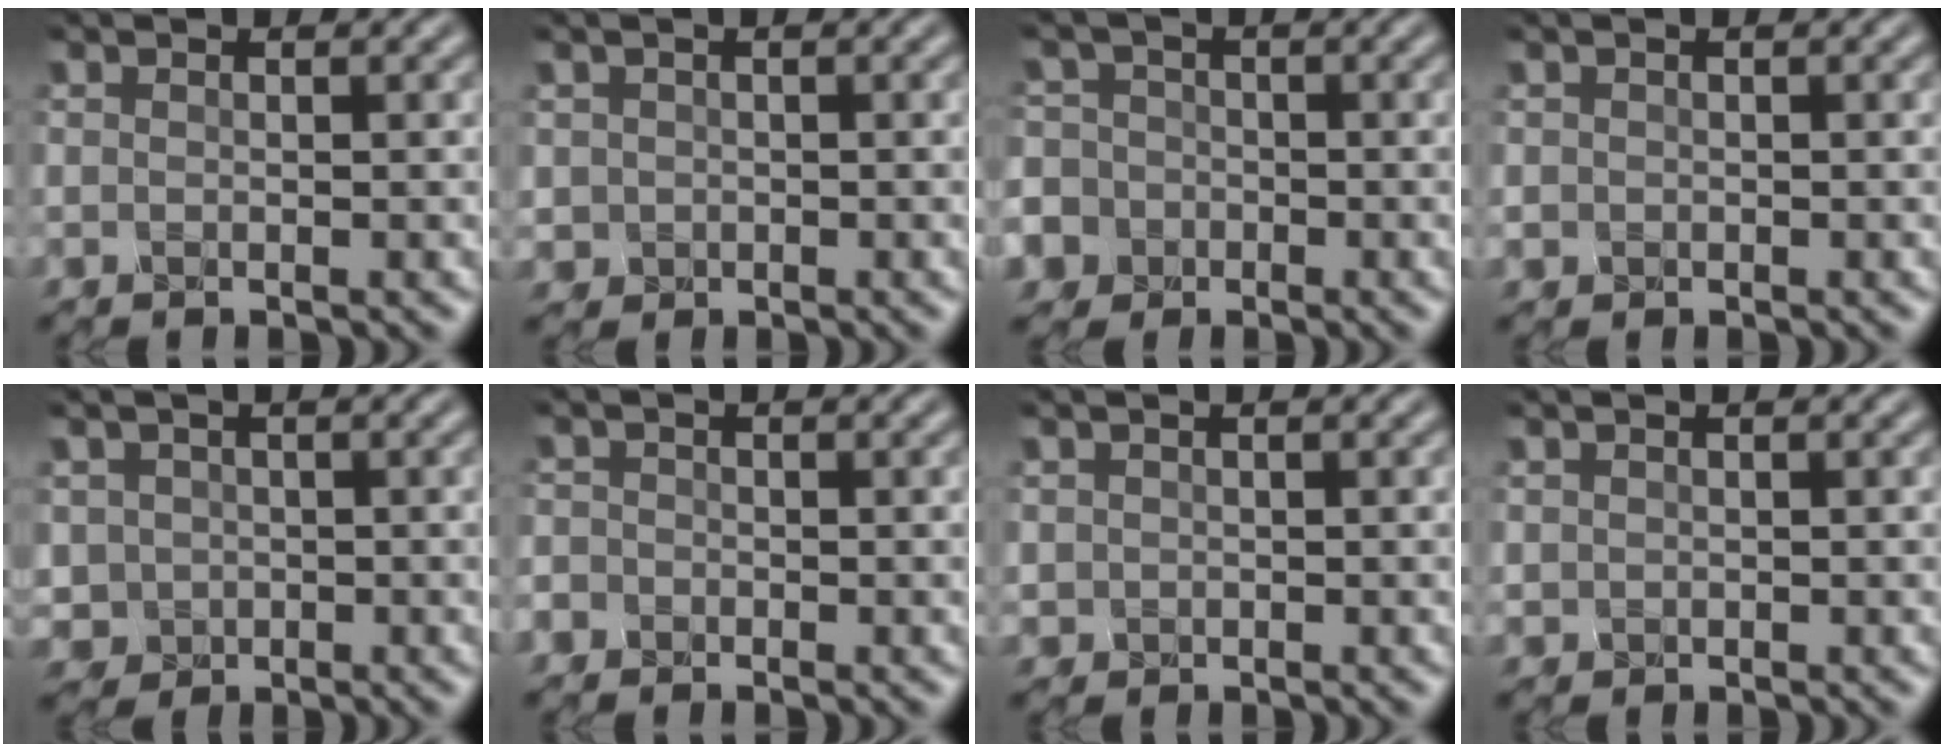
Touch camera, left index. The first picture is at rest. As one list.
[{"total": 1.2, "force": [0.1, 1.1, 0.1], "torque": [0.003, -0.004, -0.001]}, {"total": 9.2, "force": [-4.0, 8.0, 1.7], "torque": [-0.057, -0.016, -0.107]}, {"total": 0.7, "force": [-0.1, 0.6, 0.1], "torque": [0.003, -0.003, -0.002]}, {"total": 2.2, "force": [-0.1, 2.2, 0.3], "torque": [-0.004, -0.005, 0.000]}, {"total": 1.6, "force": [-0.8, 1.4, 0.3], "torque": [0.003, 0.003, -0.016]}, {"total": 0.9, "force": [0.2, 0.9, 0.1], "torque": [0.001, -0.002, 0.004]}, {"total": 0.6, "force": [0.3, 0.5, 0.1], "torque": [0.000, -0.001, 0.008]}]